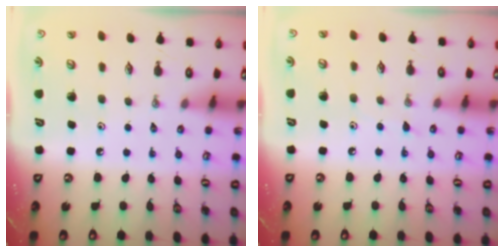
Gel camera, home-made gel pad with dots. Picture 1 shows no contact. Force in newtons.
{"total": 4.6, "press": 4.6, "slide": 0.6}